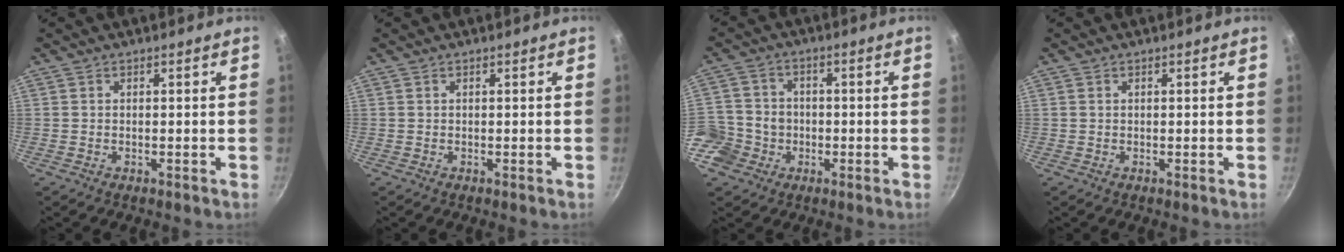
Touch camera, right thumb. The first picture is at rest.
{"total": 0.0}
{"total": 10.5, "force": [-3.4, 9.3, 3.5], "torque": [-0.051, 0.034, -0.072]}
{"total": 0.0}